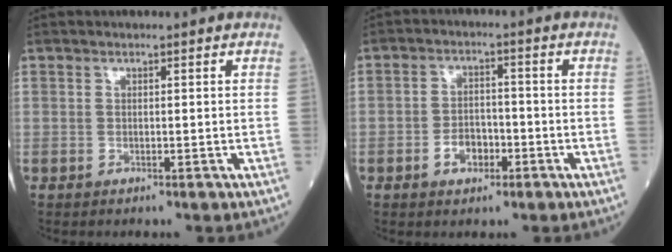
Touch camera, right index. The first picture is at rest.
{"total": 3.2, "force": [-1.4, 2.1, 2.0], "torque": [-0.031, 0.006, -0.022]}